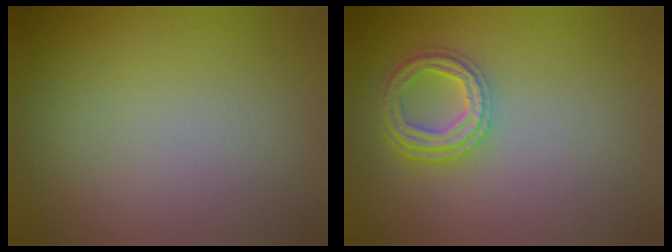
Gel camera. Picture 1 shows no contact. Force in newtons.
{"total": 4.0, "press": 3.2, "slide": 2.3}